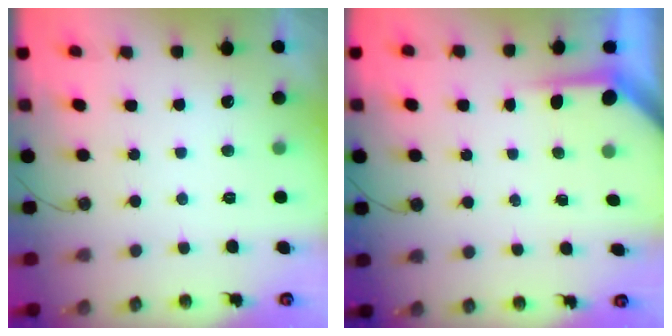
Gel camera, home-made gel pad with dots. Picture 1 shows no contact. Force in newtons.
{"total": 3.8, "press": 3.8, "slide": 0.4}